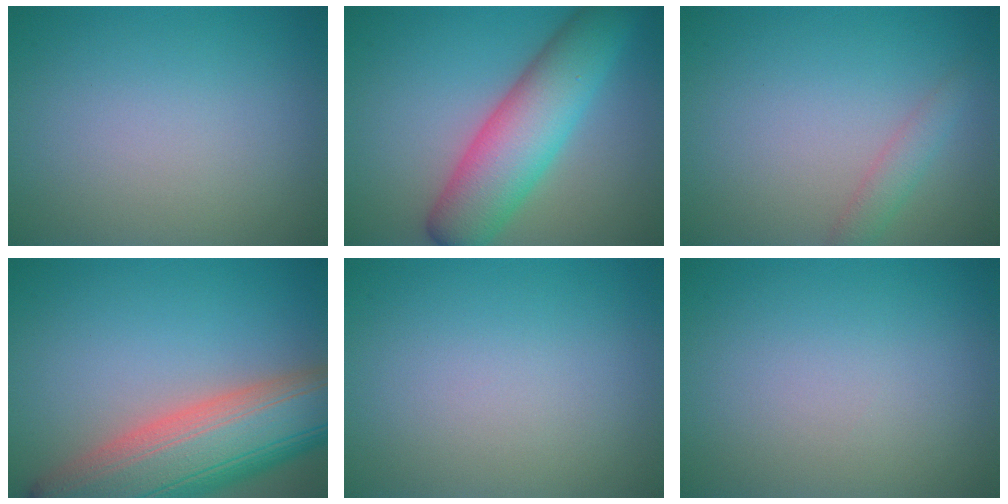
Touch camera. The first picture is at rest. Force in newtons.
{"total": 8.3, "press": 8.3, "slide": 0.2}
{"total": 1.7, "press": 1.7, "slide": 0.0}
{"total": 12.9, "press": 12.9, "slide": 0.6}
{"total": 0.0}
{"total": 0.0}